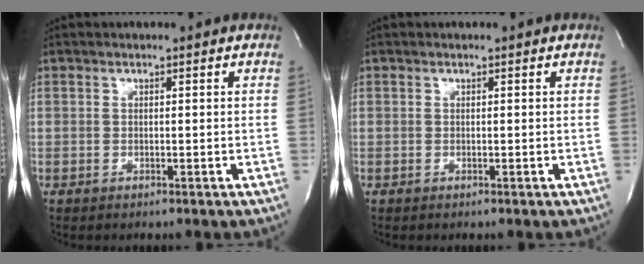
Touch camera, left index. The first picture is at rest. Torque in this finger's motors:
{"motor_torque": [0.07, -0.02, 0.01, 0.00]}